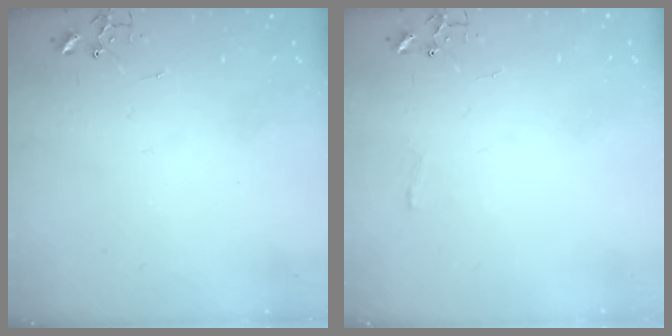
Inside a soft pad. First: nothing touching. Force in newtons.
{"total": 4.8, "press": 4.8, "slide": 0.6}